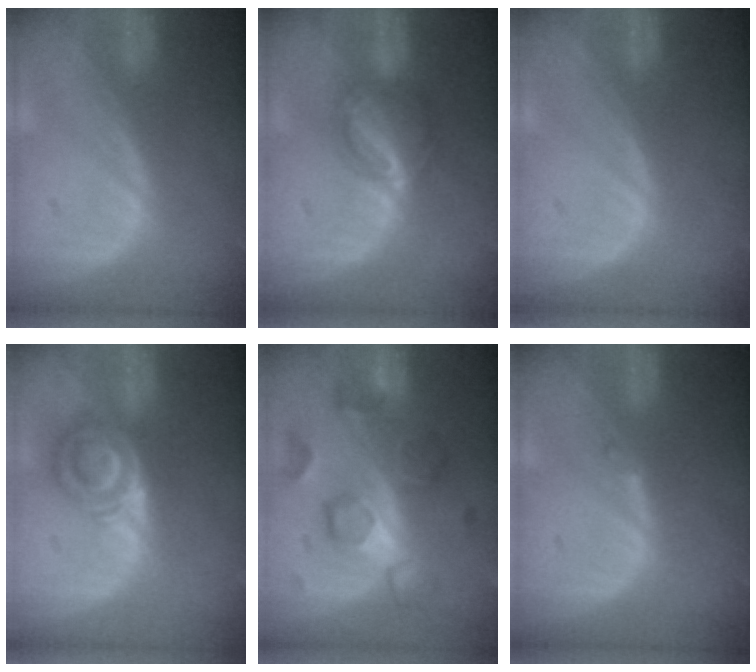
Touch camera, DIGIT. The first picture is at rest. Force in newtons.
{"total": 6.4, "press": 5.5, "slide": 3.2}
{"total": 0.0}
{"total": 5.8, "press": 5.7, "slide": 1.1}
{"total": 8.5, "press": 8.5, "slide": 0.2}
{"total": 0.7, "press": 0.7, "slide": 0.2}